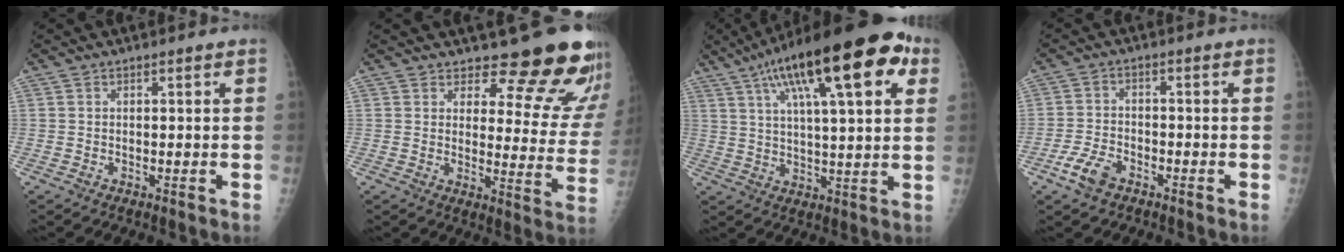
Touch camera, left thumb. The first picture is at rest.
{"total": 15.8, "force": [14.5, 4.4, 4.5], "torque": [-0.004, -0.145, 0.157]}
{"total": 25.0, "force": [11.4, 7.6, 20.9], "torque": [-0.312, 0.010, 0.173]}
{"total": 5.4, "force": [-3.4, 3.0, 2.8], "torque": [-0.060, 0.013, -0.066]}